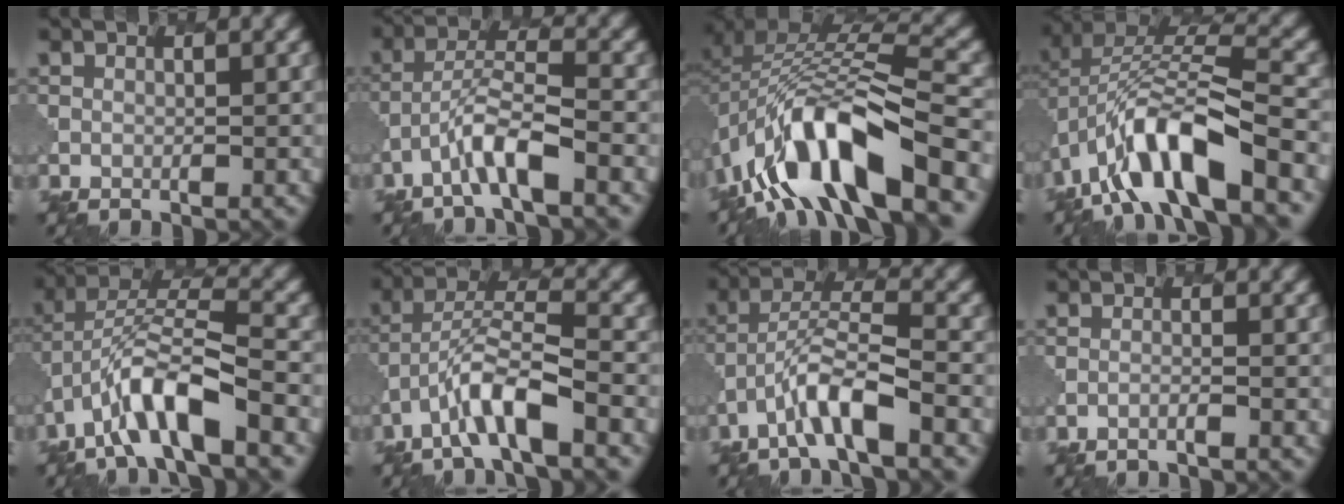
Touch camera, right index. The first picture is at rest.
{"total": 4.2, "force": [-2.5, 0.7, 3.4], "torque": [-0.063, 0.012, -0.049]}
{"total": 12.7, "force": [-6.3, 4.8, 9.9], "torque": [-0.170, 0.011, -0.106]}
{"total": 10.3, "force": [-4.6, 3.7, 8.5], "torque": [-0.155, 0.017, -0.085]}
{"total": 8.5, "force": [-4.3, 2.4, 6.9], "torque": [-0.126, 0.013, -0.079]}
{"total": 5.8, "force": [-3.3, 1.3, 4.6], "torque": [-0.088, 0.009, -0.063]}
{"total": 5.2, "force": [-3.0, 1.1, 4.1], "torque": [-0.080, 0.008, -0.058]}
{"total": 0.9, "force": [-0.7, 0.2, 0.6], "torque": [0.001, -0.001, -0.022]}